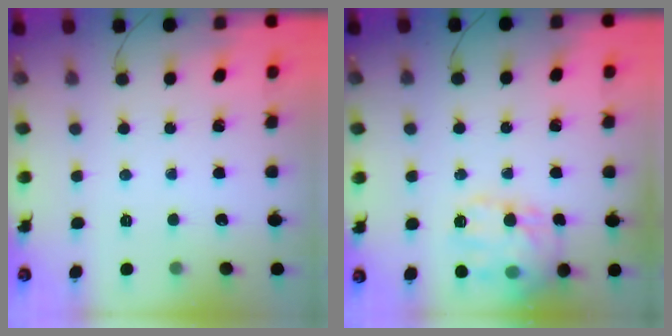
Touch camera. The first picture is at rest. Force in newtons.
{"total": 16.8, "press": 16.7, "slide": 1.5}